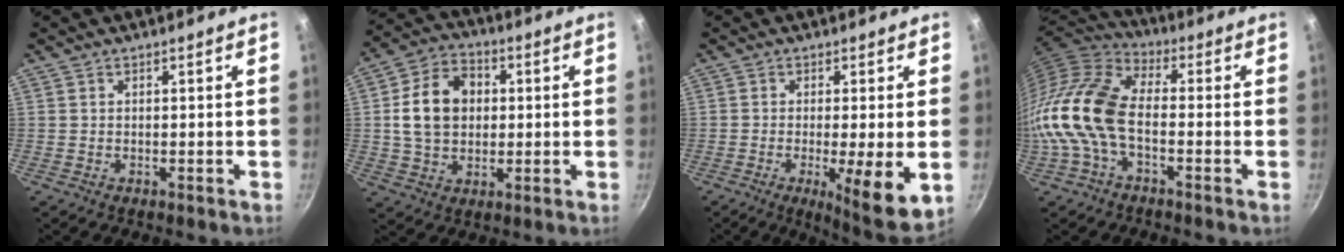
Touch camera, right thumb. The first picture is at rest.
{"total": 12.8, "force": [1.5, 9.8, 8.2], "torque": [-0.122, 0.017, 0.017]}
{"total": 10.1, "force": [-1.9, 1.4, 9.8], "torque": [-0.146, -0.013, -0.023]}
{"total": 14.1, "force": [-3.1, 7.7, 11.4], "torque": [-0.220, 0.032, -0.077]}